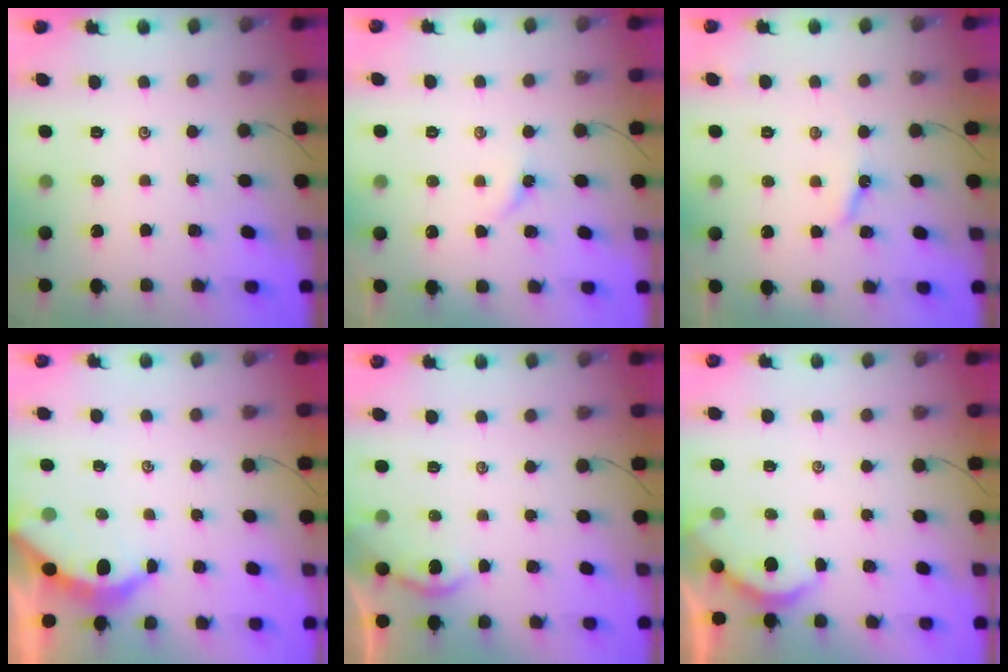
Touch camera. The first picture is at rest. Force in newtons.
{"total": 2.5, "press": 2.4, "slide": 0.6}
{"total": 4.2, "press": 4.2, "slide": 0.2}
{"total": 3.7, "press": 3.6, "slide": 0.5}
{"total": 2.0, "press": 1.9, "slide": 0.4}
{"total": 2.5, "press": 2.5, "slide": 0.4}